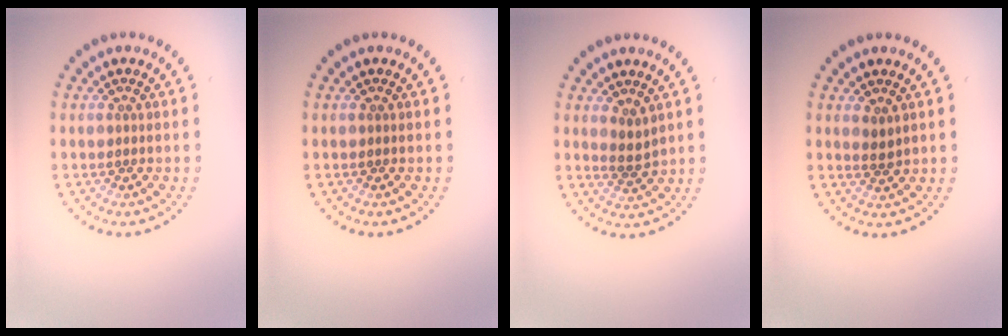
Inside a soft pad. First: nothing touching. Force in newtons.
{"total": 0.0}
{"total": 1.8, "press": 1.4, "slide": 1.1}
{"total": 1.1, "press": 0.9, "slide": 0.7}